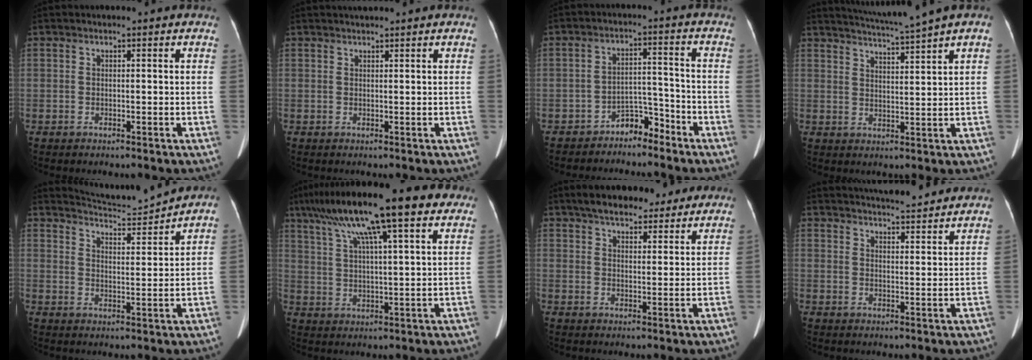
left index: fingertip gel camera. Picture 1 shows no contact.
{"total": 1.5, "force": [1.4, -0.1, 0.5], "torque": [-0.006, 0.016, 0.028]}
{"total": 4.5, "force": [-4.0, 1.6, 1.3], "torque": [-0.016, 0.009, -0.066]}
{"total": 7.1, "force": [6.2, -1.6, 3.1], "torque": [-0.055, 0.001, 0.097]}
{"total": 6.7, "force": [6.6, -1.1, -0.4], "torque": [-0.009, -0.007, 0.112]}
{"total": 18.5, "force": [11.8, 2.3, 14.0], "torque": [-0.246, 0.051, 0.183]}
{"total": 11.2, "force": [9.1, 4.0, 5.3], "torque": [-0.068, 0.030, 0.129]}
{"total": 12.5, "force": [11.9, 1.6, 3.8], "torque": [-0.054, 0.010, 0.154]}